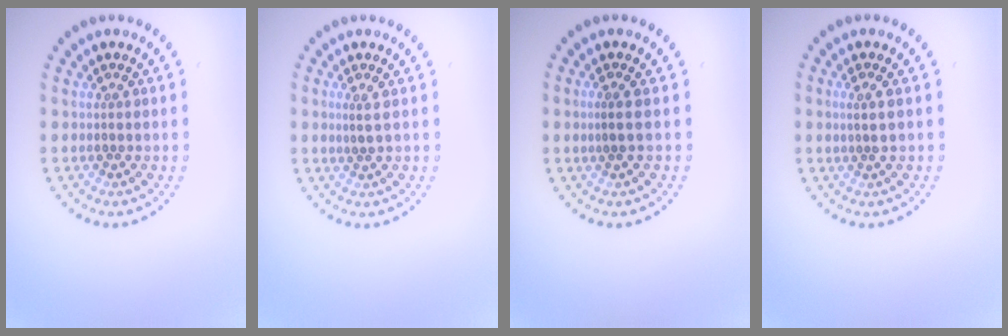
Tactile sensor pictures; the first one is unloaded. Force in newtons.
{"total": 1.0, "press": 0.7, "slide": 0.7}
{"total": 1.0, "press": 0.7, "slide": 0.7}
{"total": 1.5, "press": 1.3, "slide": 0.8}